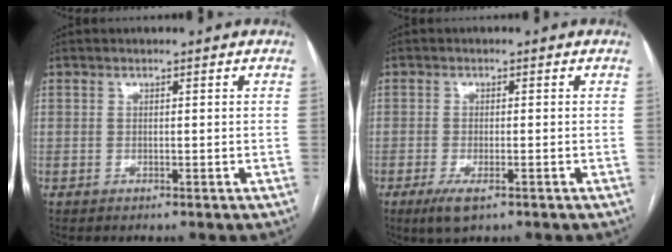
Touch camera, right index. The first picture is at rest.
{"total": 3.8, "force": [-2.2, 1.0, 3.0], "torque": [-0.061, -0.008, -0.034]}